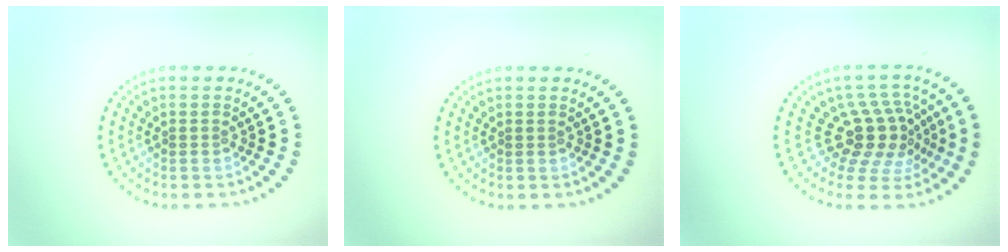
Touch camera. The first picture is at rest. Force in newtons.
{"total": 0.0}
{"total": 4.5, "press": 3.4, "slide": 3.0}